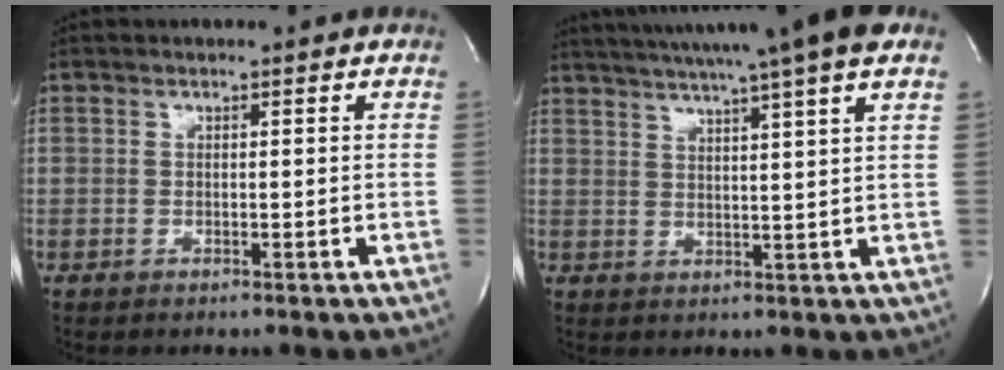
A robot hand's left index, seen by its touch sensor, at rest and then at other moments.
{"total": 17.2, "force": [13.6, -0.7, 10.5], "torque": [-0.180, 0.013, 0.180]}